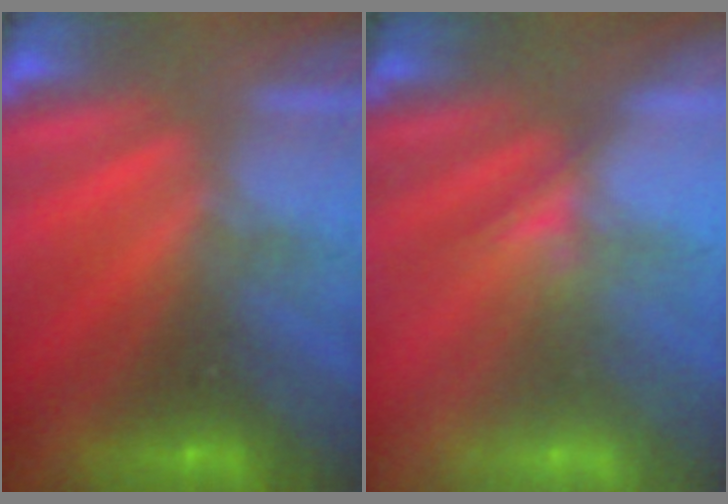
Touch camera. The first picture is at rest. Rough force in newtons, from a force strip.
{"total": 1.8}